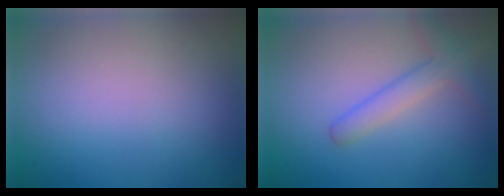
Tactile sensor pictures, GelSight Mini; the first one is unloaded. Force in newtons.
{"total": 2.5, "press": 2.5, "slide": 0.2}